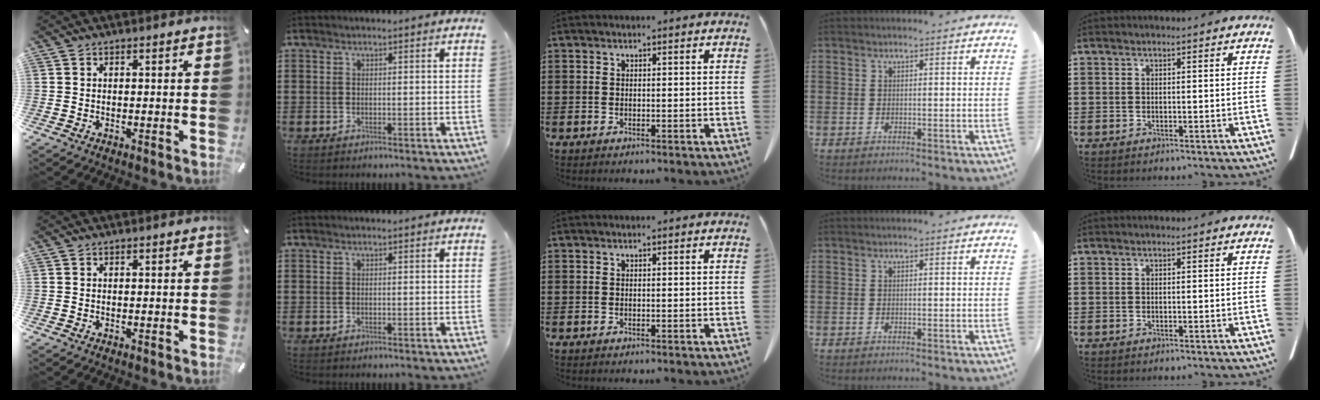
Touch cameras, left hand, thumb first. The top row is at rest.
{}